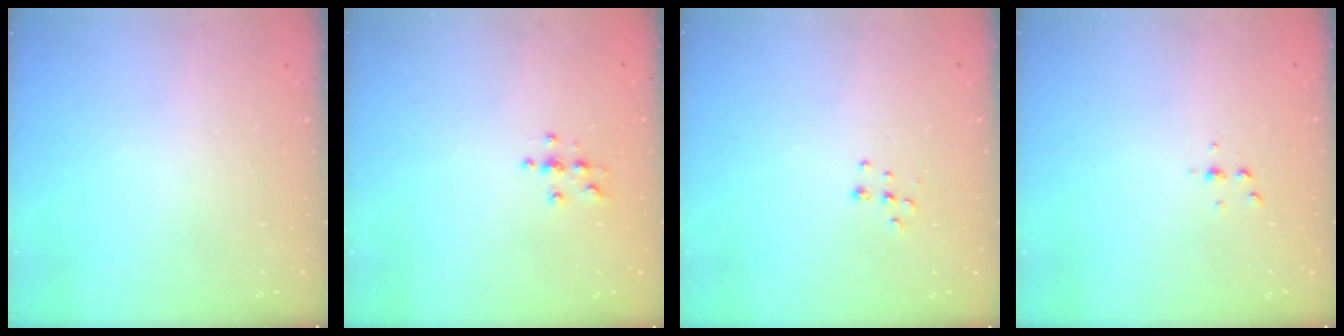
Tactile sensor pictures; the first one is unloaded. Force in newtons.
{"total": 3.9, "press": 3.8, "slide": 0.4}
{"total": 7.0, "press": 6.9, "slide": 0.6}
{"total": 2.6, "press": 2.6, "slide": 0.3}